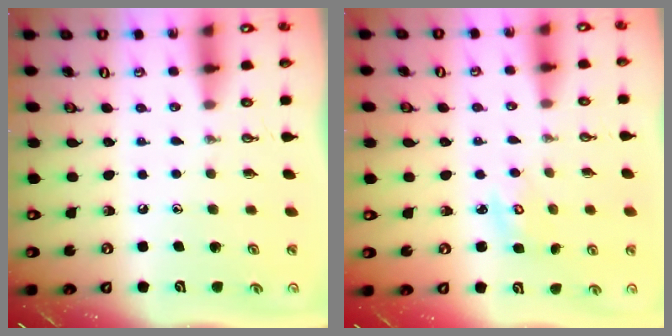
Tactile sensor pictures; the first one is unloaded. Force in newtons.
{"total": 2.9, "press": 2.9, "slide": 0.3}